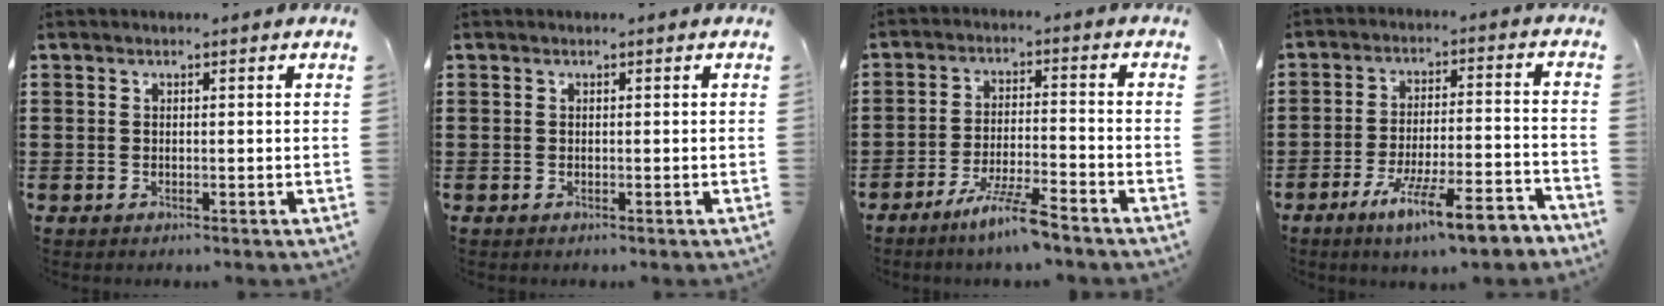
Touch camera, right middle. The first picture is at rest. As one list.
[{"total": 0.0}, {"total": 6.5, "force": [-5.1, 0.1, 4.1], "torque": [-0.084, -0.009, -0.093]}, {"total": 10.2, "force": [-7.5, 1.0, 6.8], "torque": [-0.120, 0.006, -0.141]}]